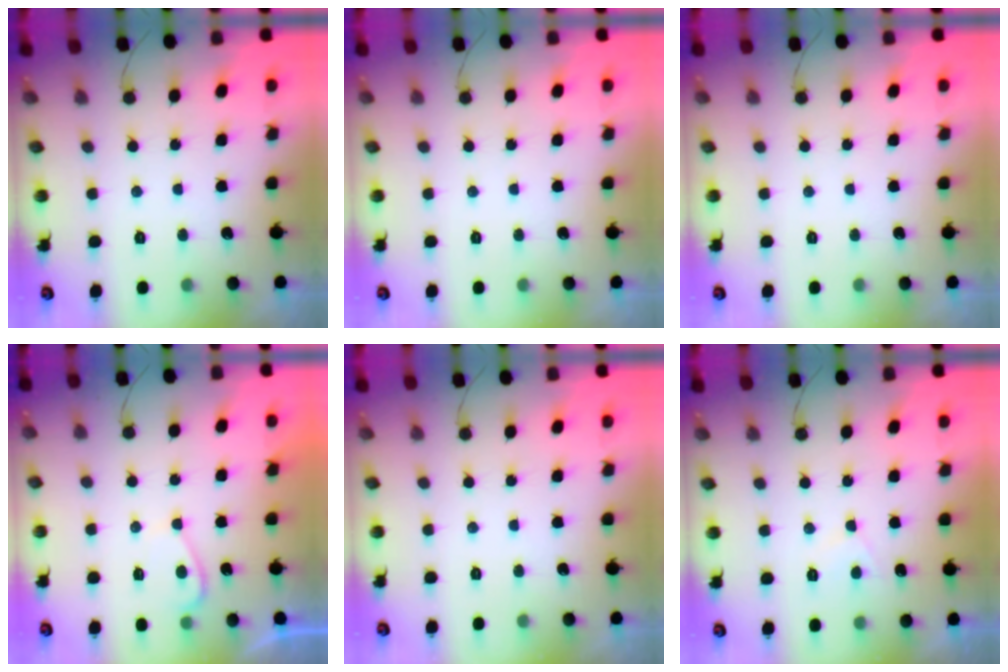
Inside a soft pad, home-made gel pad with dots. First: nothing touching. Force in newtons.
{"total": 0.0}
{"total": 0.0}
{"total": 2.3, "press": 2.2, "slide": 0.8}
{"total": 0.0}
{"total": 4.7, "press": 4.7, "slide": 0.4}